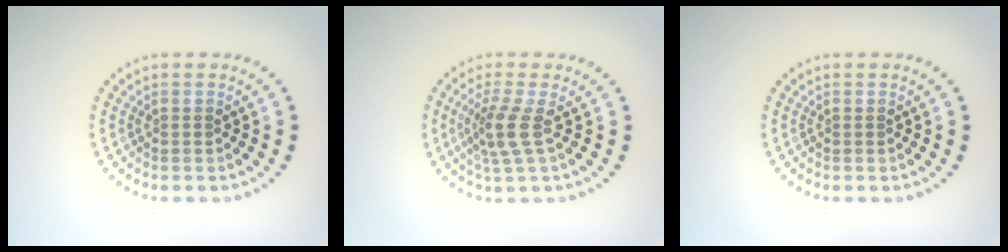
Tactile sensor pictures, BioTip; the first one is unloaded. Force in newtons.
{"total": 2.9, "press": 2.2, "slide": 1.8}
{"total": 0.0}